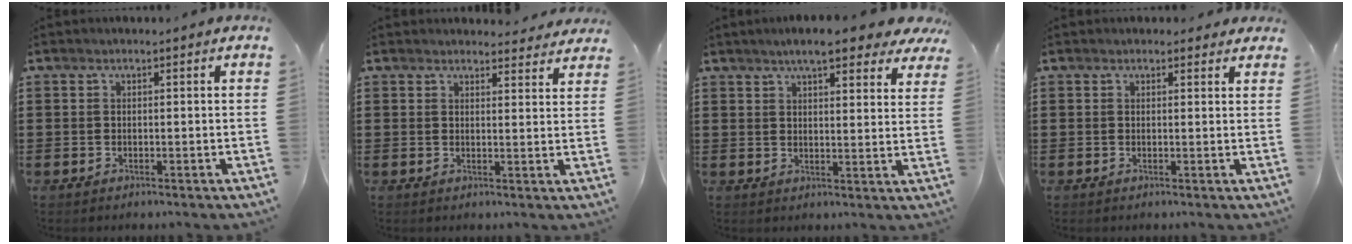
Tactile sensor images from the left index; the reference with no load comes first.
{"total": 2.9, "force": [2.8, 0.6, 0.4], "torque": [-0.001, -0.014, 0.049]}
{"total": 7.1, "force": [5.9, 1.2, 3.9], "torque": [-0.075, -0.013, 0.102]}
{"total": 1.2, "force": [1.0, 0.6, 0.3], "torque": [-0.008, 0.007, 0.019]}